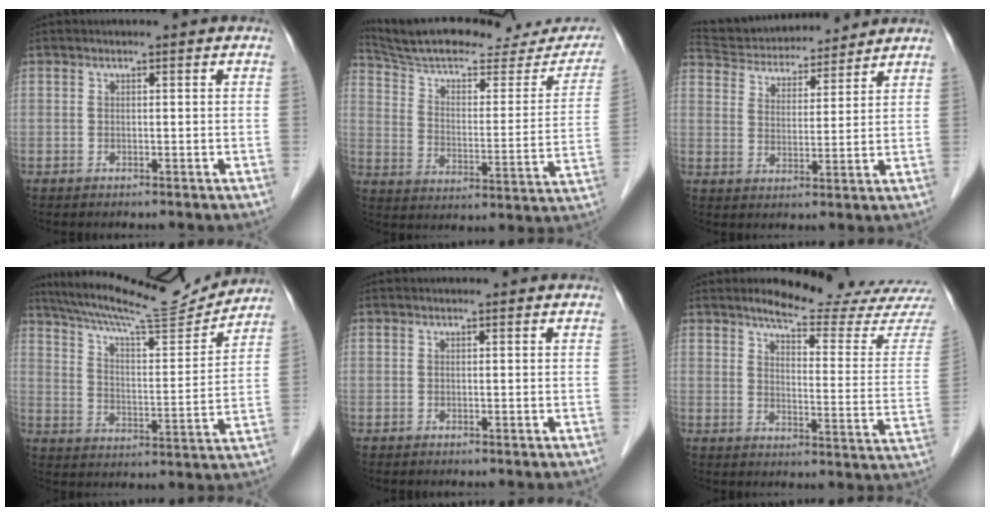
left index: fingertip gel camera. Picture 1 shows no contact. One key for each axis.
{"total": 27.2, "fx": 24.3, "fy": 6.2, "fz": 10.4, "tx": -0.158, "ty": -0.024, "tz": 0.324}
{"total": 14.3, "fx": 13.4, "fy": 3.4, "fz": 3.7, "tx": -0.067, "ty": 0.031, "tz": 0.219}
{"total": 17.6, "fx": 16.5, "fy": 1.0, "fz": 6.0, "tx": -0.112, "ty": -0.010, "tz": 0.249}
{"total": 0.0}
{"total": 17.5, "fx": 16.5, "fy": 0.3, "fz": 5.9, "tx": -0.077, "ty": -0.098, "tz": 0.188}